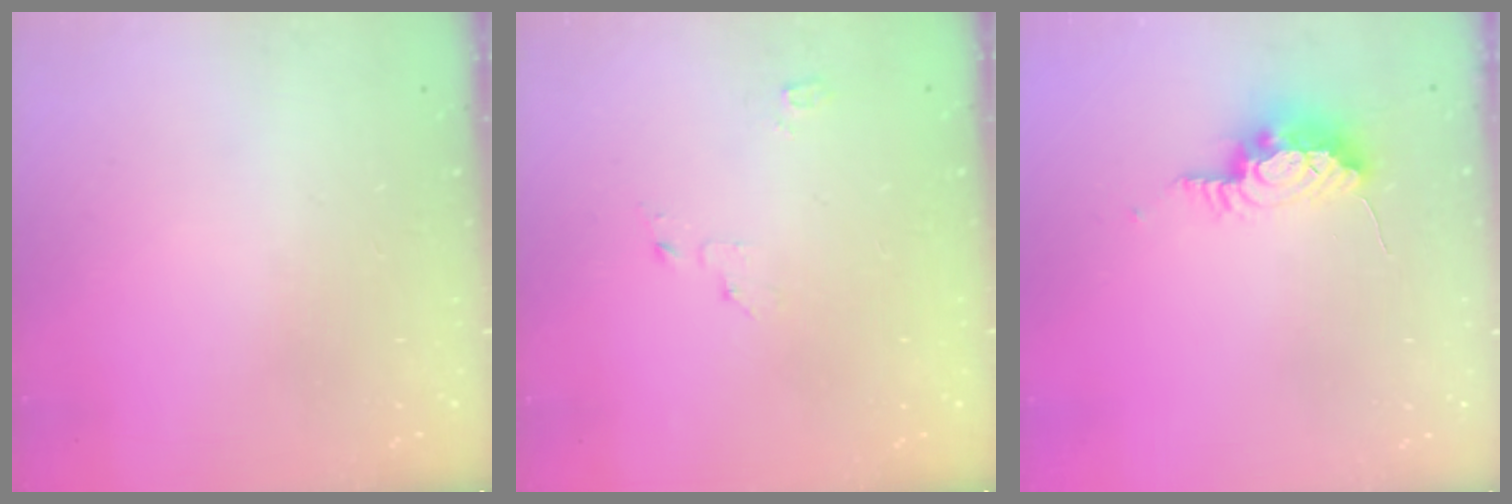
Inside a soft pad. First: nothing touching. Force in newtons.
{"total": 2.4, "press": 2.4, "slide": 0.3}
{"total": 15.2, "press": 10.1, "slide": 11.4}